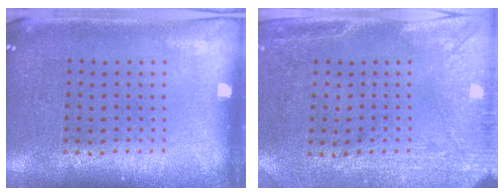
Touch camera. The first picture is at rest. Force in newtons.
{"total": 2.9, "press": 2.3, "slide": 1.8}